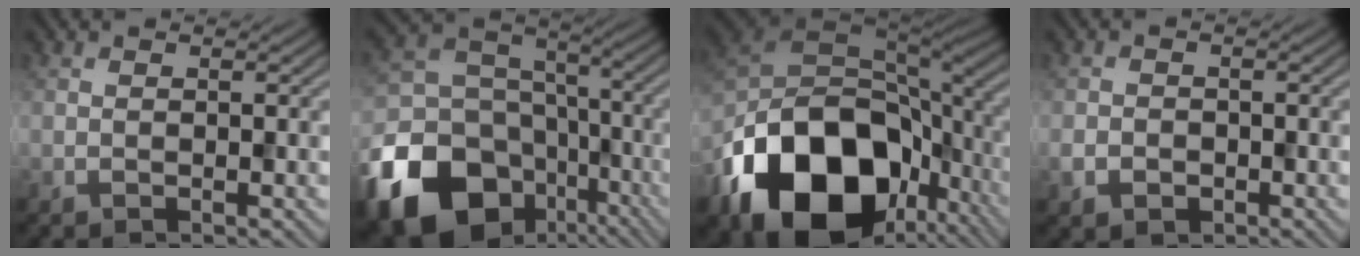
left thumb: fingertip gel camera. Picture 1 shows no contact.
{"total": 22.4, "force": [-11.3, 16.9, 9.5], "torque": [-0.235, -0.084, -0.178]}
{"total": 21.0, "force": [-8.6, 13.6, 13.5], "torque": [-0.293, -0.044, -0.132]}
{"total": 2.5, "force": [-1.1, 2.1, 1.0], "torque": [-0.026, -0.008, -0.025]}